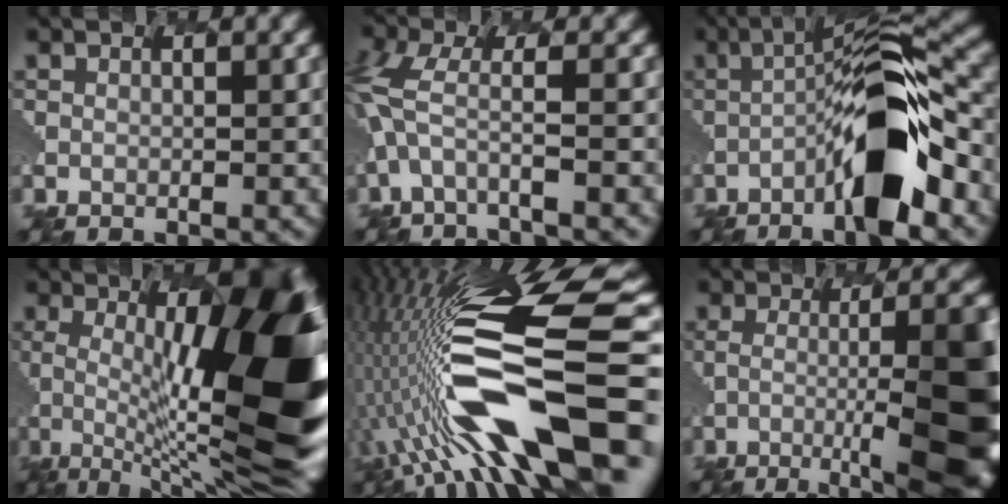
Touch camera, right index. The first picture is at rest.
{"total": 2.9, "force": [-0.3, 0.7, 2.8], "torque": [-0.104, 0.014, -0.024]}
{"total": 8.8, "force": [-4.1, 1.8, 7.5], "torque": [-0.133, 0.022, -0.087]}
{"total": 12.9, "force": [1.2, 3.2, 12.4], "torque": [-0.185, 0.022, 0.006]}
{"total": 12.5, "force": [-2.5, 3.9, 11.6], "torque": [-0.233, 0.030, -0.054]}
{"total": 10.6, "force": [-3.1, 2.1, 9.9], "torque": [-0.133, 0.022, -0.051]}